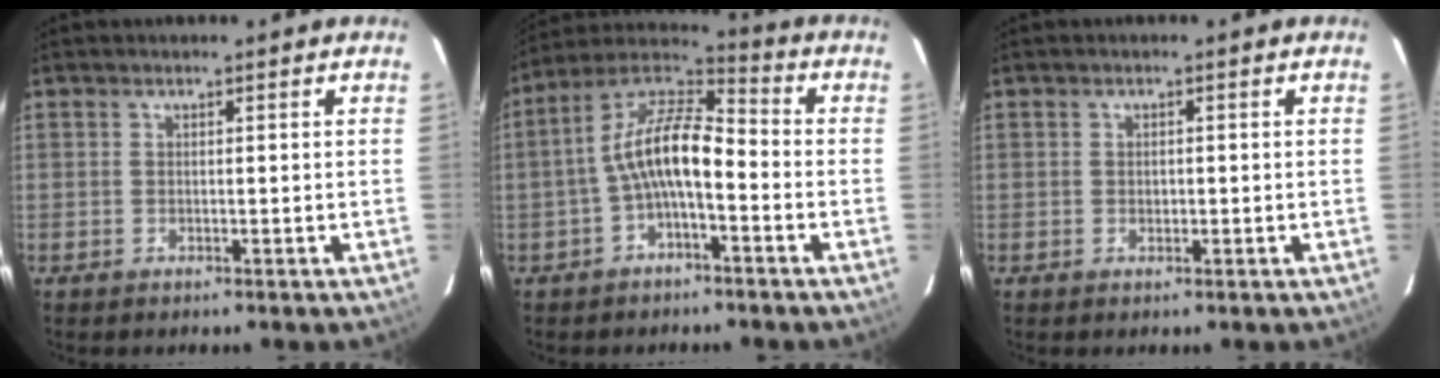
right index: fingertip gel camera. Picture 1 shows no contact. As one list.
[{"total": 10.8, "force": [-2.9, 3.9, 9.6], "torque": [-0.199, 0.020, -0.060]}, {"total": 1.0, "force": [-0.1, 0.9, 0.4], "torque": [-0.008, 0.001, 0.000]}]